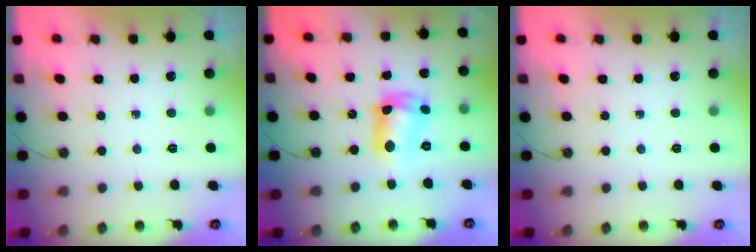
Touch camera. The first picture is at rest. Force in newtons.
{"total": 10.6, "press": 10.6, "slide": 0.7}
{"total": 0.0}